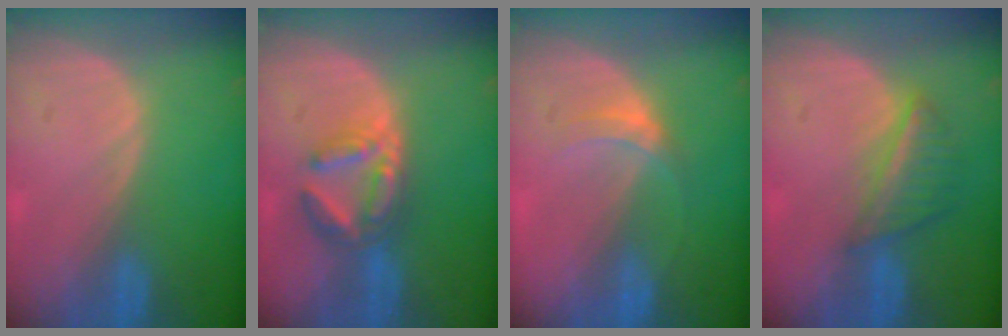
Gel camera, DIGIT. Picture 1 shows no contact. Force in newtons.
{"total": 6.5, "press": 5.9, "slide": 2.8}
{"total": 3.2, "press": 2.8, "slide": 1.6}
{"total": 5.6, "press": 5.1, "slide": 2.2}